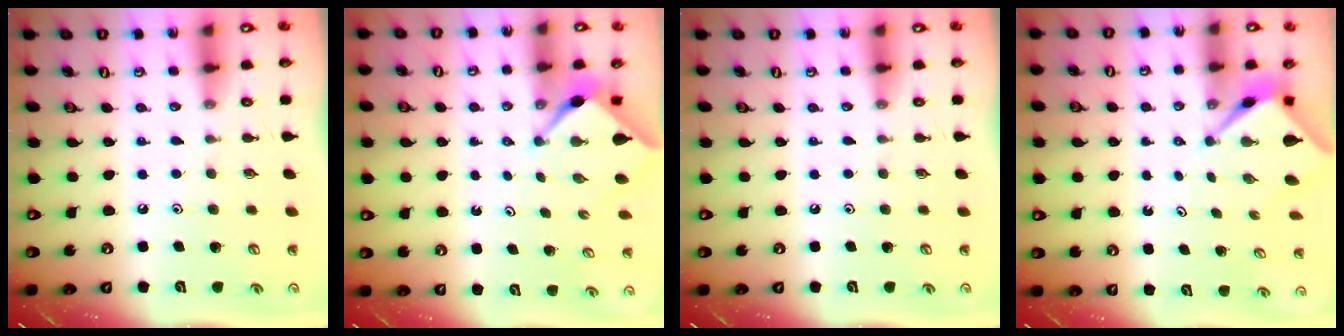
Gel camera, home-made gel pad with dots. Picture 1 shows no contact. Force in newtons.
{"total": 2.1, "press": 2.1, "slide": 0.3}
{"total": 0.0}
{"total": 2.6, "press": 2.6, "slide": 0.1}